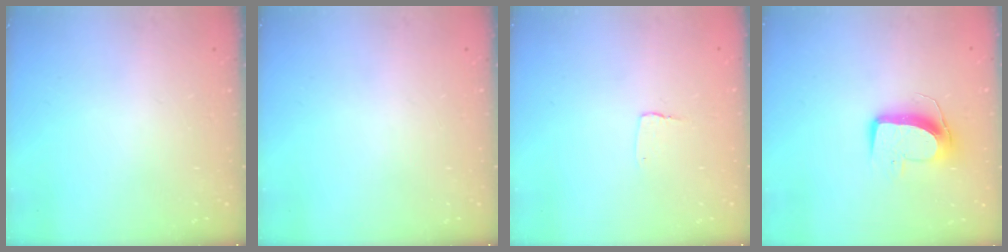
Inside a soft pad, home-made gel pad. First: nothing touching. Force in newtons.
{"total": 0.0}
{"total": 2.7, "press": 2.7, "slide": 0.2}
{"total": 10.5, "press": 10.5, "slide": 0.4}